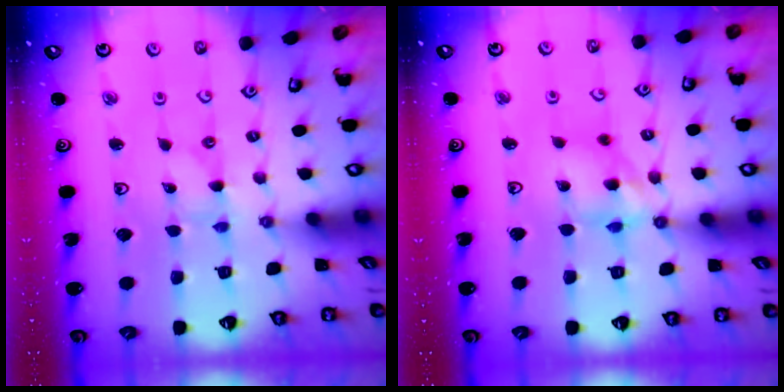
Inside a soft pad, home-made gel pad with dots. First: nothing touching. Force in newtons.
{"total": 11.6, "press": 11.4, "slide": 1.9}